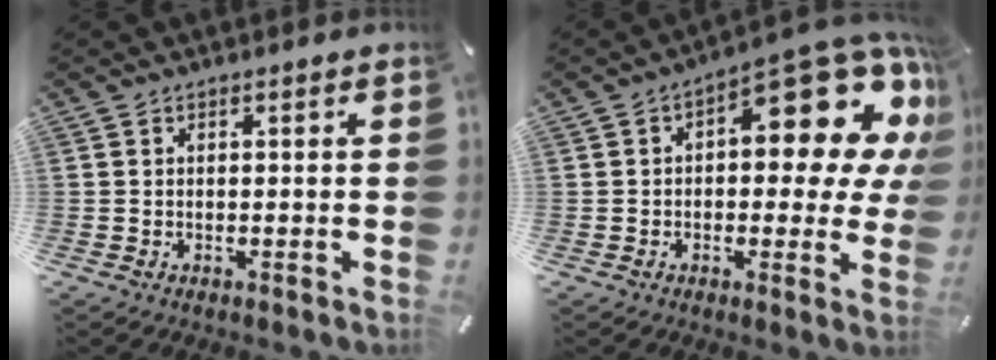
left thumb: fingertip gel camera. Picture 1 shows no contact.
{"total": 15.5, "force": [8.0, 6.4, 11.6], "torque": [-0.135, -0.085, 0.127]}